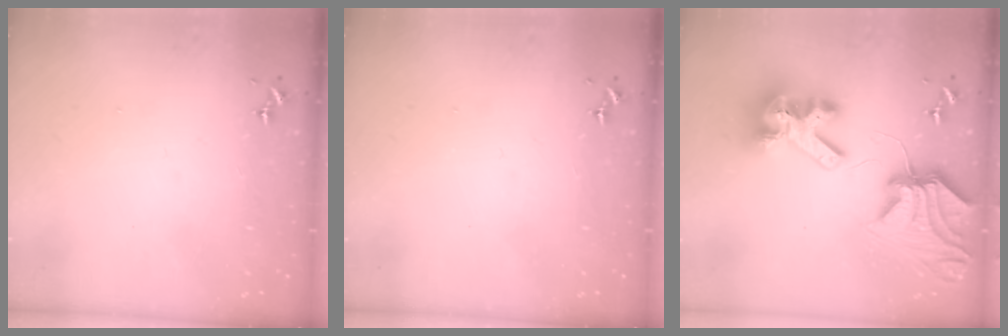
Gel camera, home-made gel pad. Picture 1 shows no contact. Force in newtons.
{"total": 0.0}
{"total": 17.8, "press": 17.7, "slide": 1.9}